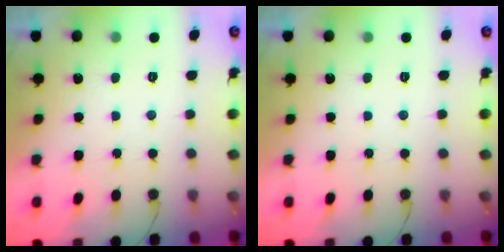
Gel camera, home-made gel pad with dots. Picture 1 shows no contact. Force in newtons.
{"total": 0.0}